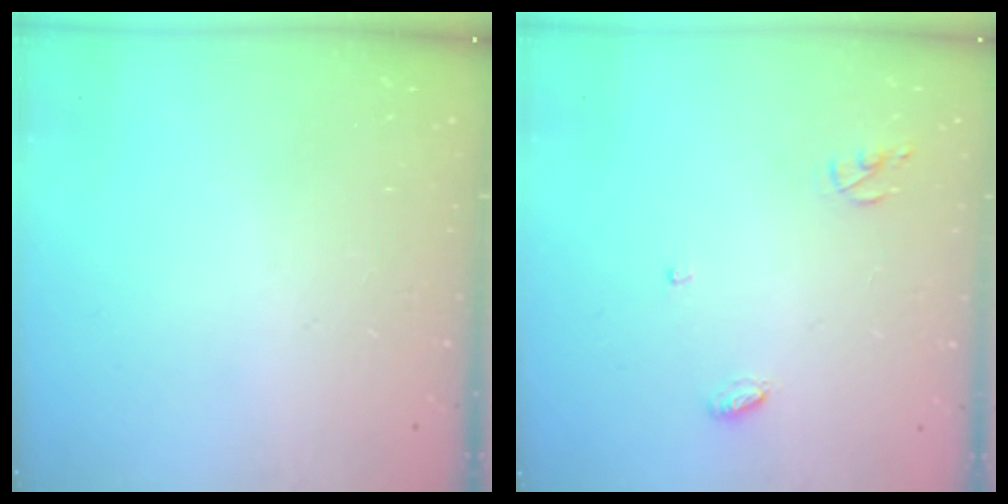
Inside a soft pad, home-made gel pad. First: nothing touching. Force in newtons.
{"total": 4.7, "press": 4.7, "slide": 0.1}